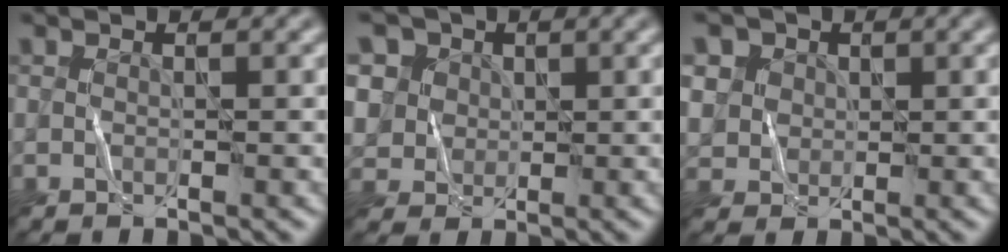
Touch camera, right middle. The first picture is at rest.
{"total": 4.3, "force": [2.3, 3.6, 0.5], "torque": [-0.053, 0.016, 0.050]}
{"total": 3.7, "force": [2.0, 3.1, 0.4], "torque": [-0.044, 0.014, 0.042]}